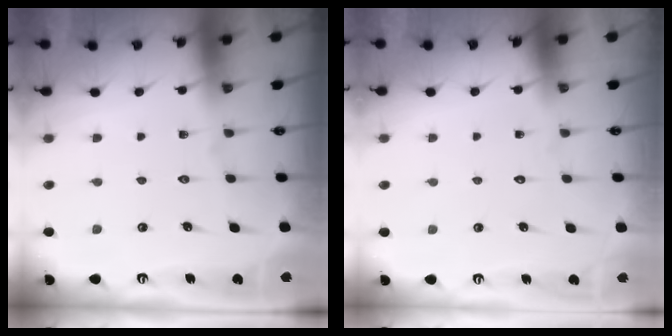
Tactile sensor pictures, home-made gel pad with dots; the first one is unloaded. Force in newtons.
{"total": 1.7, "press": 1.6, "slide": 0.1}